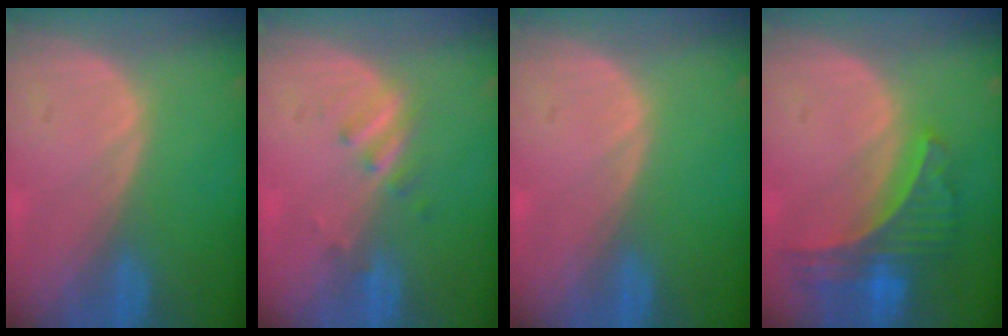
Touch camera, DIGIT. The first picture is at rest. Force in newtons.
{"total": 2.8, "press": 2.6, "slide": 1.2}
{"total": 0.0}
{"total": 7.8, "press": 6.8, "slide": 3.8}